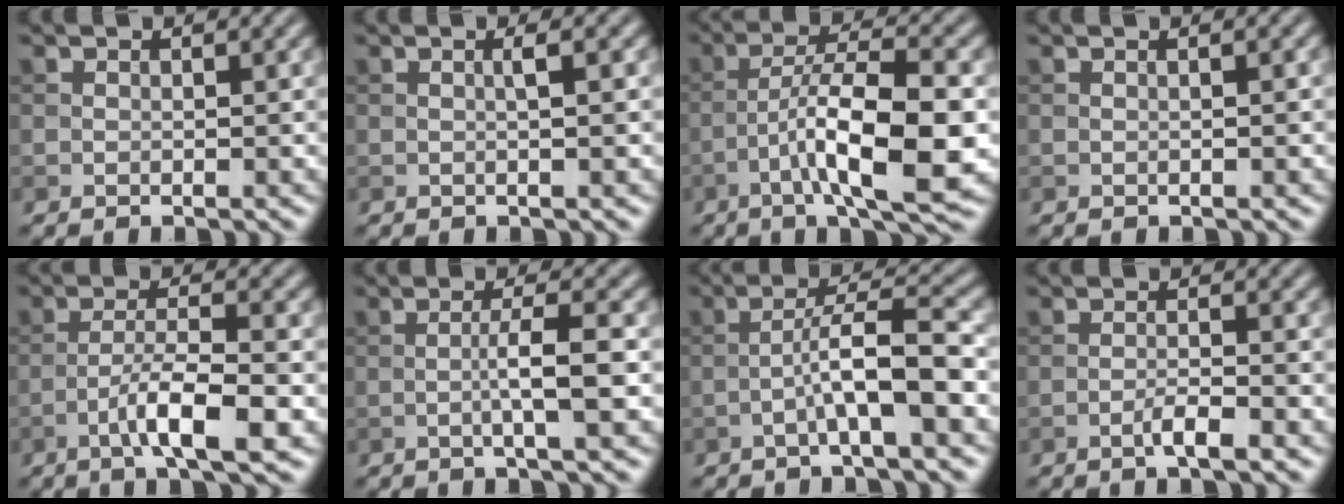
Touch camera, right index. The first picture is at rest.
{"total": 1.5, "force": [0.1, 0.2, 1.5], "torque": [-0.023, 0.006, 0.000]}
{"total": 9.9, "force": [-3.3, 2.3, 9.0], "torque": [-0.146, 0.012, -0.059]}
{"total": 1.5, "force": [0.2, 0.5, 1.4], "torque": [-0.017, 0.003, -0.005]}
{"total": 5.8, "force": [-2.7, 1.0, 5.0], "torque": [-0.086, 0.009, -0.049]}
{"total": 3.6, "force": [-0.5, 0.4, 3.5], "torque": [-0.056, 0.007, -0.018]}
{"total": 5.3, "force": [-2.0, 0.5, 4.9], "torque": [-0.083, 0.022, -0.039]}
{"total": 2.3, "force": [-1.2, 0.3, 2.0], "torque": [-0.032, 0.008, -0.029]}